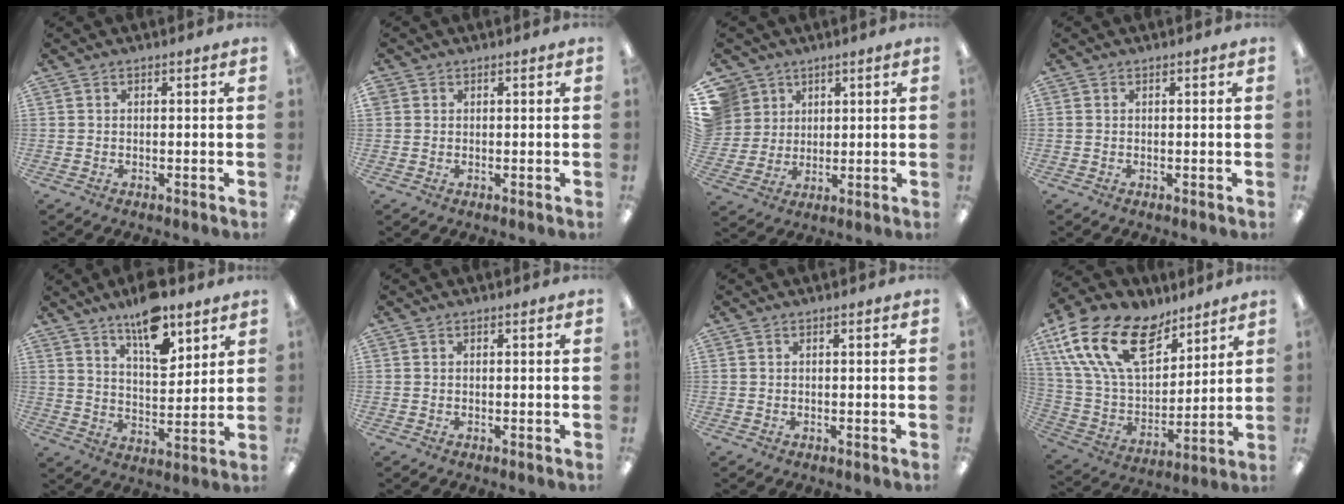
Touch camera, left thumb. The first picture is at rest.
{"total": 1.0, "force": [0.4, 0.9, 0.1], "torque": [-0.003, 0.002, 0.007]}
{"total": 7.9, "force": [4.0, 6.8, 0.3], "torque": [-0.020, -0.023, 0.081]}
{"total": 0.0}
{"total": 12.5, "force": [9.2, 4.9, 6.9], "torque": [-0.103, -0.053, 0.159]}
{"total": 0.0}
{"total": 0.0}
{"total": 22.5, "force": [12.3, 12.7, 14.0], "torque": [-0.286, -0.059, 0.224]}